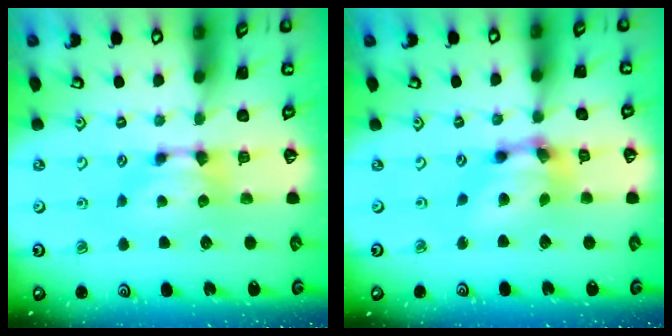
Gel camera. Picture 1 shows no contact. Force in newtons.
{"total": 6.6, "press": 6.2, "slide": 2.2}